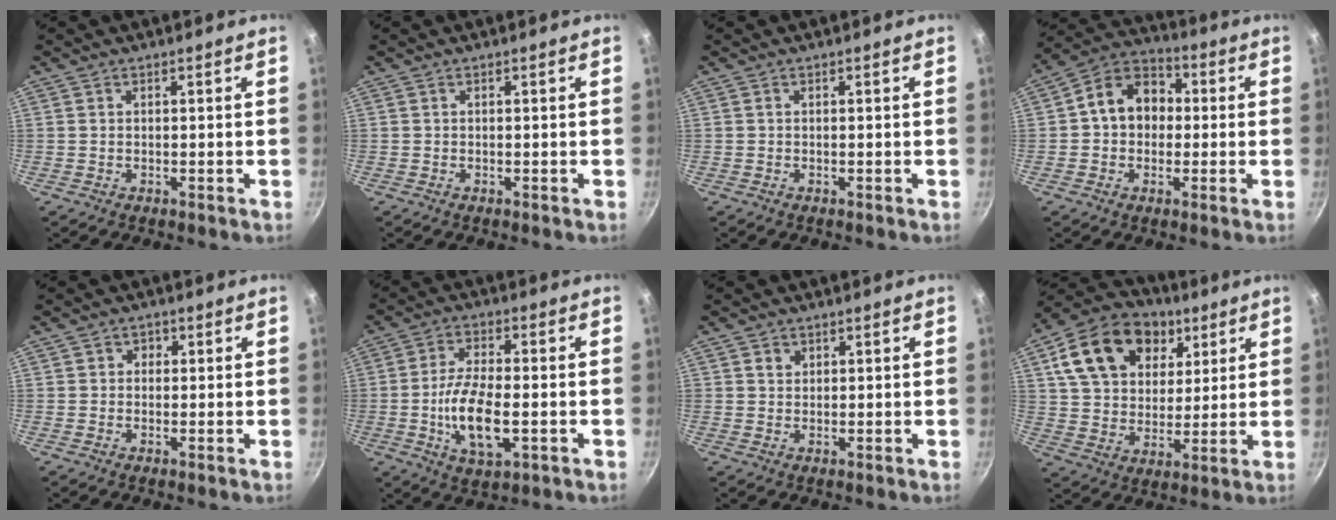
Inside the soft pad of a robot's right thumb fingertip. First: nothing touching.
{"total": 0.0}
{"total": 0.0}
{"total": 11.3, "force": [0.5, 9.0, 6.8], "torque": [-0.071, 0.031, -0.013]}
{"total": 1.9, "force": [0.3, 1.8, 0.6], "torque": [0.002, -0.001, -0.002]}
{"total": 11.7, "force": [-2.4, 5.0, 10.4], "torque": [-0.196, 0.007, -0.044]}
{"total": 1.8, "force": [0.7, 1.6, 0.5], "torque": [-0.002, 0.000, 0.010]}
{"total": 20.7, "force": [8.5, 14.7, 11.8], "torque": [-0.189, 0.001, 0.140]}